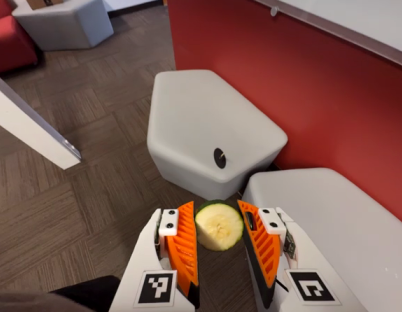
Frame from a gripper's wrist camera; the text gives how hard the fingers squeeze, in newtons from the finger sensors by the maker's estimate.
{"total": 11.9, "left": 12.5, "right": 11.3}